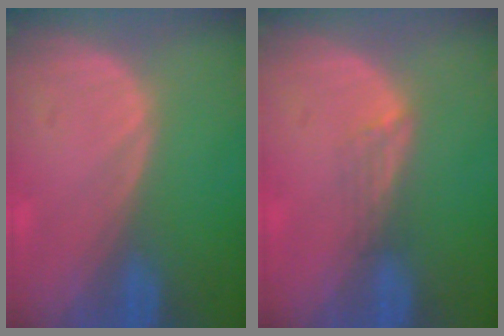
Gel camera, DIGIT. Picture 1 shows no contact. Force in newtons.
{"total": 2.0, "press": 1.6, "slide": 1.3}